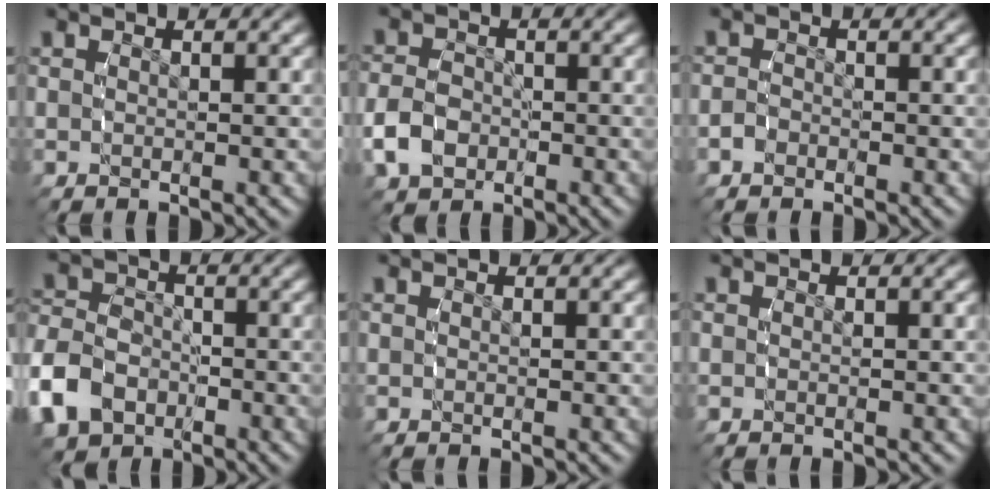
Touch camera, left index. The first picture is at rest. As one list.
[{"total": 3.4, "force": [-1.6, 2.8, 1.1], "torque": [-0.029, -0.008, -0.027]}, {"total": 1.4, "force": [-1.2, 0.8, -0.2], "torque": [-0.006, -0.004, -0.024]}, {"total": 7.3, "force": [-3.2, 6.1, 2.4], "torque": [-0.067, -0.032, -0.052]}, {"total": 0.0}, {"total": 0.5, "force": [-0.2, 0.4, 0.2], "torque": [-0.008, -0.002, -0.003]}]